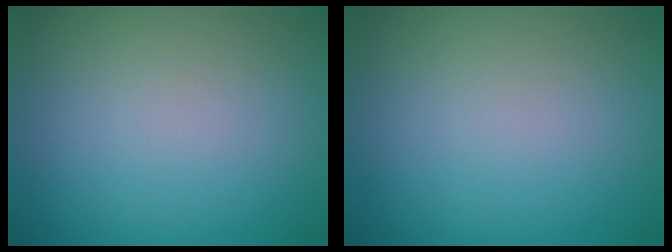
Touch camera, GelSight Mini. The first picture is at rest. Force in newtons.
{"total": 0.0}